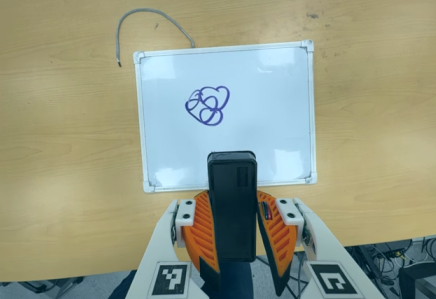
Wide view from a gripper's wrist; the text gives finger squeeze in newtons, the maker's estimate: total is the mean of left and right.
{"total": 10.3, "left": 8.6, "right": 12.0}